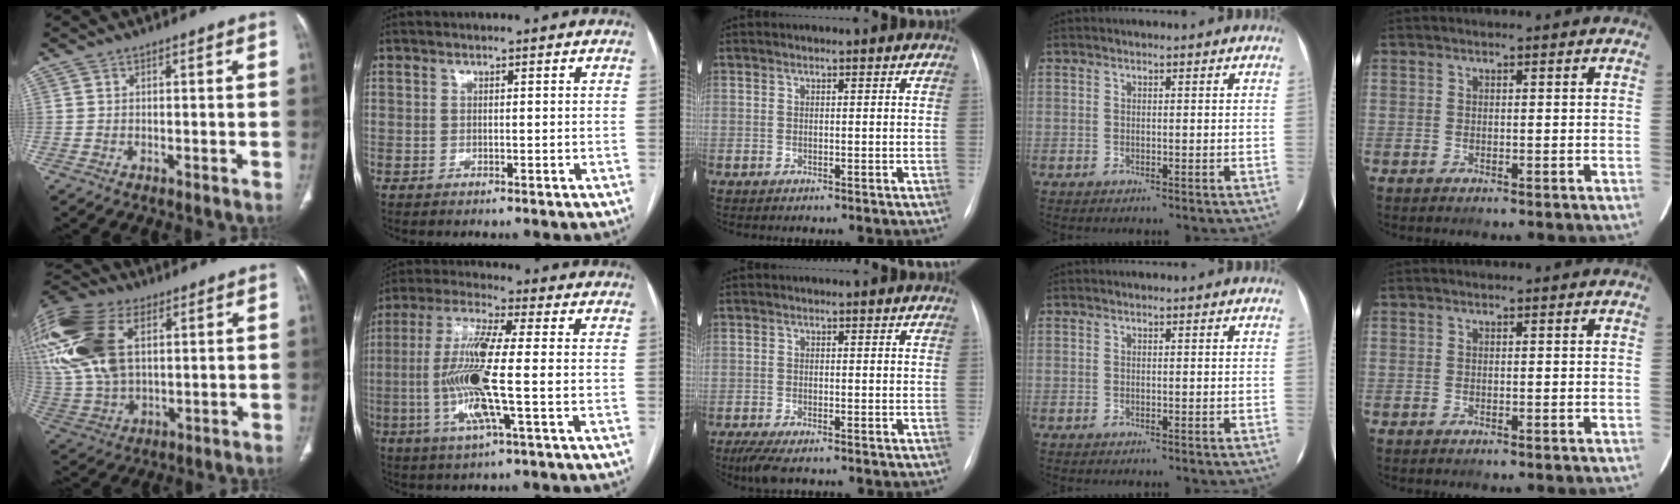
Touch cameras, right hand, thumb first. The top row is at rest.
{"thumb": {"total": 26.4, "force": [9.0, 15.5, 19.4], "torque": [-0.477, 0.016, 0.177]}, "index": {"total": 13.3, "force": [-1.9, 0.8, 13.1], "torque": [-0.268, -0.007, -0.043]}, "middle": {"total": 4.1, "force": [-3.0, 0.8, 2.6], "torque": [-0.051, -0.013, -0.050]}}